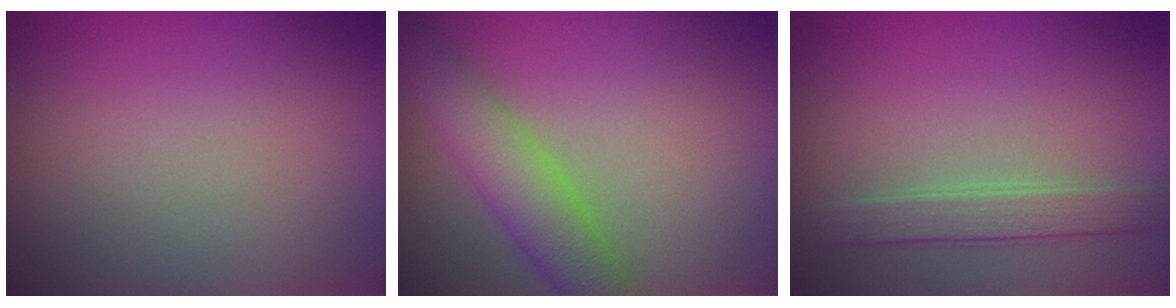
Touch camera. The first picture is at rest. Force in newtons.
{"total": 4.9, "press": 4.9, "slide": 0.3}
{"total": 2.3, "press": 2.3, "slide": 0.3}